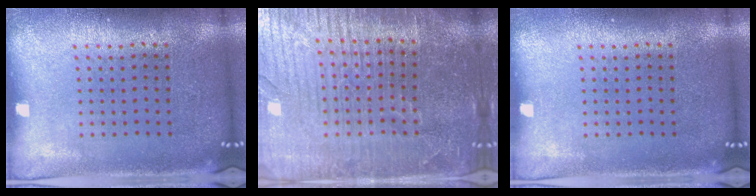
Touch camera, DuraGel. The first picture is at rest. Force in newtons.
{"total": 5.2, "press": 4.8, "slide": 2.2}
{"total": 0.0}